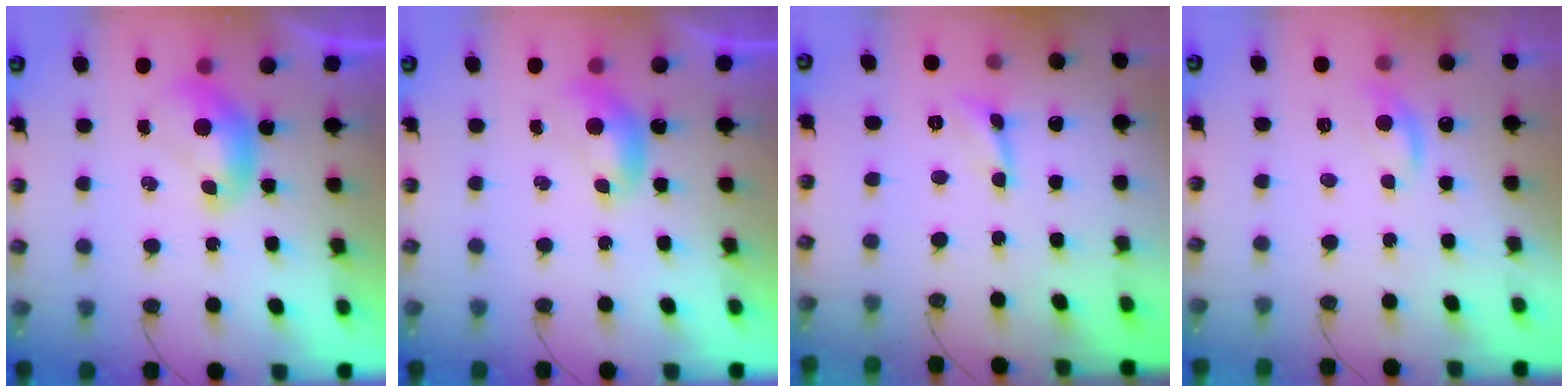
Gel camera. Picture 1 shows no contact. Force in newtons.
{"total": 0.0}
{"total": 2.0, "press": 1.9, "slide": 0.5}
{"total": 1.6, "press": 1.4, "slide": 0.8}